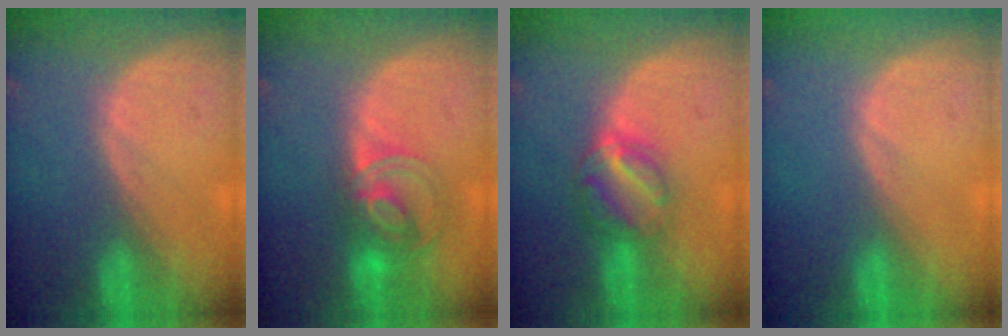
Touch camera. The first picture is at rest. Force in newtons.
{"total": 7.4, "press": 6.2, "slide": 4.2}
{"total": 6.5, "press": 5.5, "slide": 3.4}
{"total": 0.0}